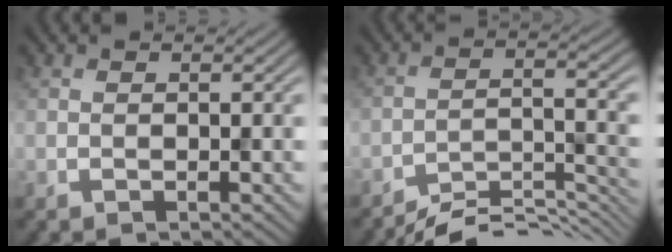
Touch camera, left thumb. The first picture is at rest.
{"total": 7.7, "force": [-6.8, 1.1, 3.4], "torque": [-0.059, 0.005, -0.109]}